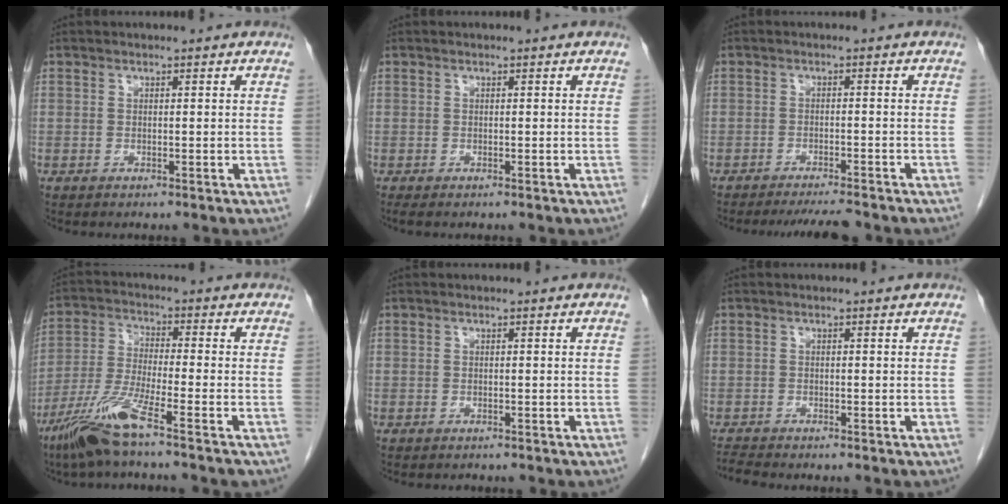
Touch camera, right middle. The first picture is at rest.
{"total": 1.2, "force": [-1.0, 0.1, 0.6], "torque": [-0.004, -0.002, -0.013]}
{"total": 5.9, "force": [-5.5, 0.3, 2.1], "torque": [-0.024, -0.014, -0.084]}
{"total": 9.4, "force": [-6.3, -0.5, 6.9], "torque": [-0.153, -0.026, -0.129]}
{"total": 0.6, "force": [-0.5, 0.2, 0.1], "torque": [-0.007, 0.000, -0.010]}
{"total": 1.8, "force": [-1.8, -0.4, 0.1], "torque": [-0.008, -0.011, -0.036]}